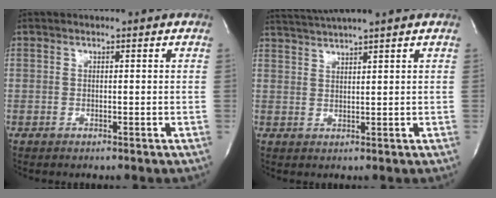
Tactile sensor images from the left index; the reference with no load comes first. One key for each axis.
{"total": 4.9, "fx": 4.3, "fy": -1.7, "fz": 1.7, "tx": -0.031, "ty": 0.010, "tz": 0.081}